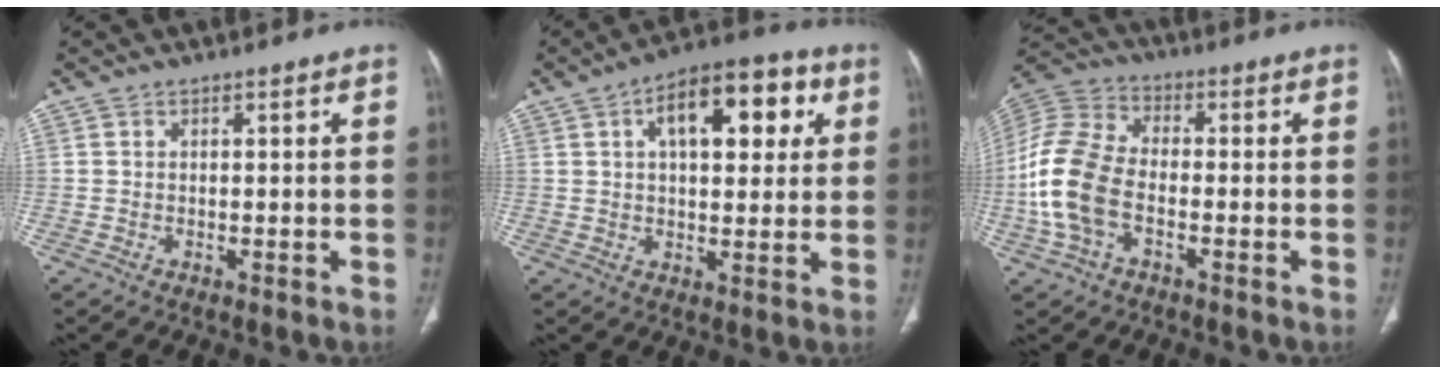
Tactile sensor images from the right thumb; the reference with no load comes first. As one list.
[{"total": 15.1, "force": [5.1, 7.5, 12.2], "torque": [-0.139, 0.015, 0.070]}, {"total": 13.9, "force": [-3.2, 8.5, 10.6], "torque": [-0.236, 0.027, -0.066]}]